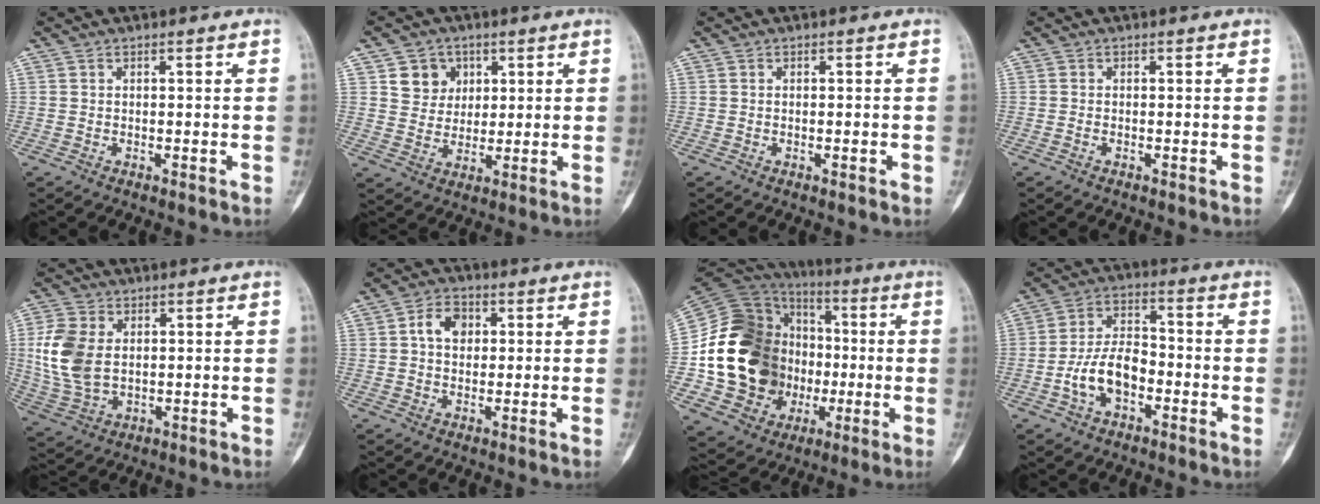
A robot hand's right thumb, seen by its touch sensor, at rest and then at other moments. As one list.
[{"total": 6.6, "force": [2.9, 5.9, -0.1], "torque": [0.029, -0.004, 0.051]}, {"total": 0.6, "force": [-0.2, 0.2, 0.5], "torque": [-0.008, 0.000, 0.001]}, {"total": 0.0}, {"total": 10.9, "force": [1.5, 7.3, 8.0], "torque": [-0.171, -0.002, 0.039]}, {"total": 4.8, "force": [1.4, 4.2, 1.8], "torque": [-0.021, 0.013, 0.019]}, {"total": 26.2, "force": [-1.8, 21.8, 14.5], "torque": [-0.237, 0.054, -0.013]}, {"total": 9.8, "force": [-3.3, 5.7, 7.3], "torque": [-0.131, 0.036, -0.063]}]